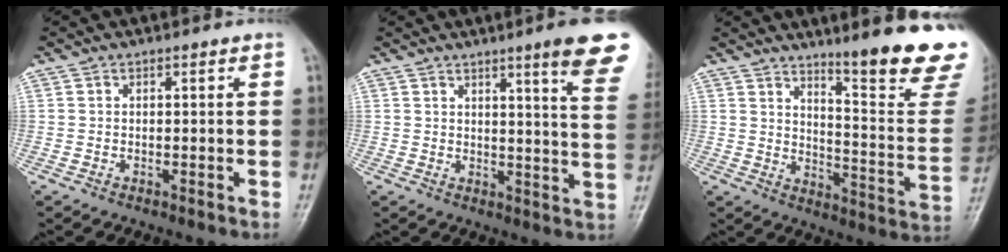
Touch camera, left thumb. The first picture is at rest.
{"total": 13.1, "force": [8.4, 0.9, 10.0], "torque": [-0.107, -0.041, 0.089]}
{"total": 19.1, "force": [14.2, 1.8, 12.6], "torque": [-0.136, -0.124, 0.196]}